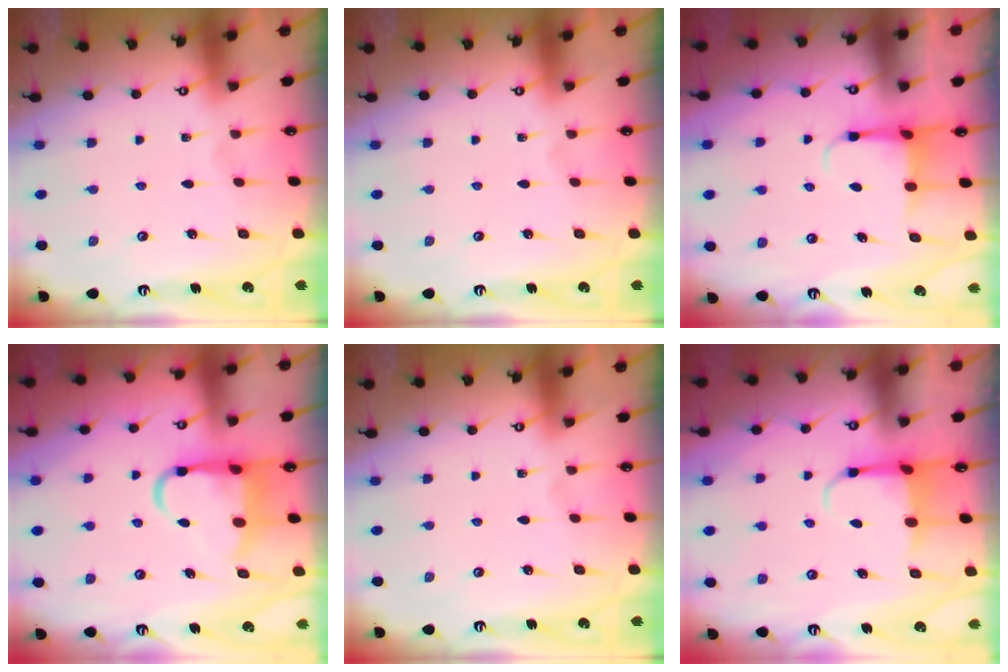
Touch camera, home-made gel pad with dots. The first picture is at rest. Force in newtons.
{"total": 0.0}
{"total": 3.9, "press": 3.8, "slide": 0.6}
{"total": 9.6, "press": 9.5, "slide": 1.4}
{"total": 0.0}
{"total": 6.1, "press": 6.0, "slide": 1.3}